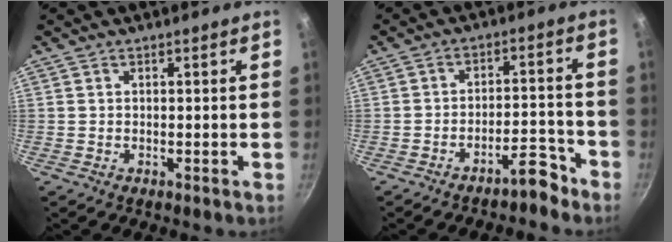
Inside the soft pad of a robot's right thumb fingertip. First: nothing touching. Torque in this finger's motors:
{"motor_torque": [0.31, 0.10, -0.06, 0.00, -0.01]}